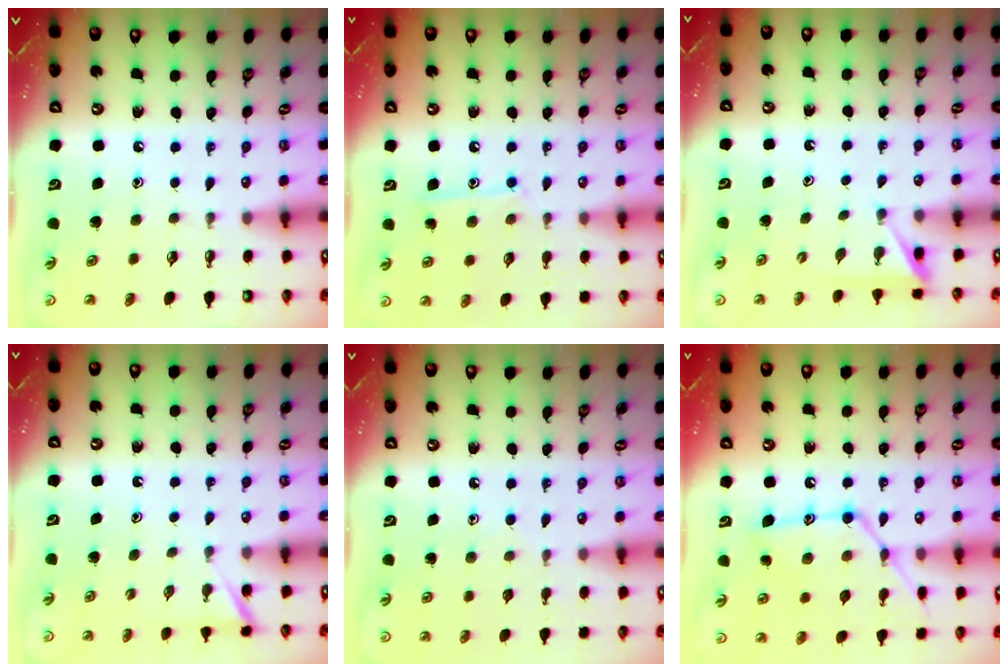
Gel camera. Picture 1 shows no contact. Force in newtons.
{"total": 8.8, "press": 8.8, "slide": 0.6}
{"total": 2.4, "press": 2.4, "slide": 0.4}
{"total": 2.4, "press": 2.4, "slide": 0.2}
{"total": 7.3, "press": 7.2, "slide": 0.6}
{"total": 16.6, "press": 16.6, "slide": 1.1}